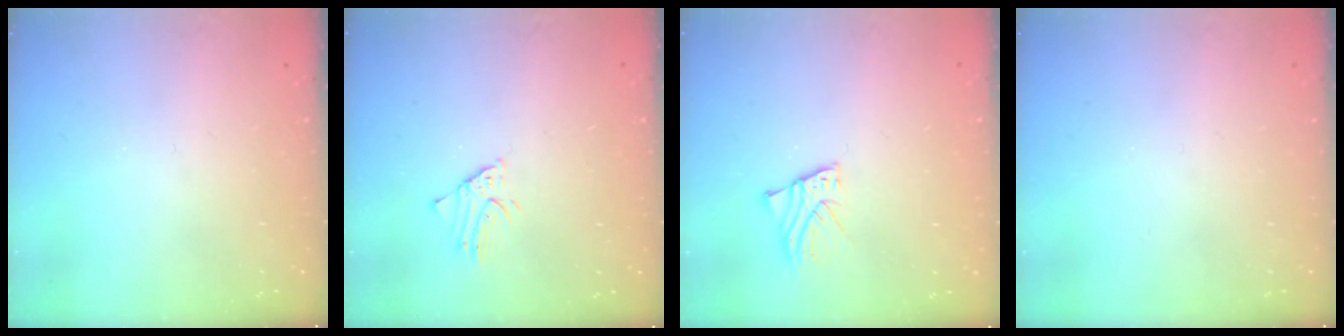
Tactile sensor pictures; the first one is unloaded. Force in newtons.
{"total": 1.9, "press": 1.9, "slide": 0.1}
{"total": 1.8, "press": 1.8, "slide": 0.1}
{"total": 0.0}